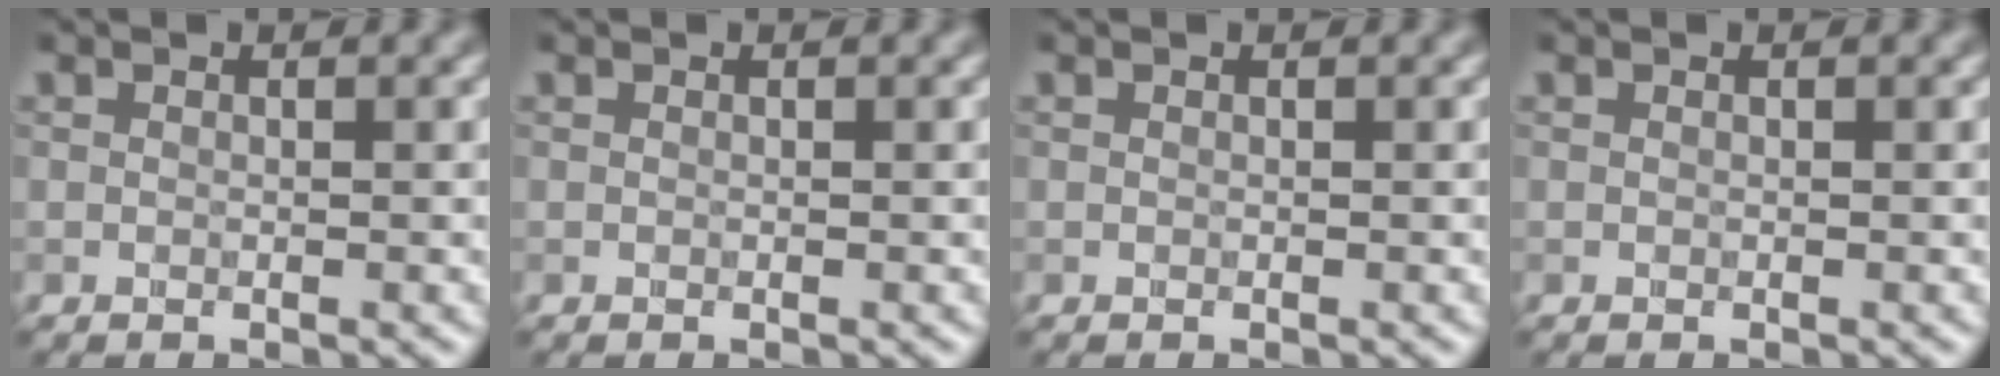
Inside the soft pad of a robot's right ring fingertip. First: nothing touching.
{"total": 0.0}
{"total": 0.0}
{"total": 0.0}